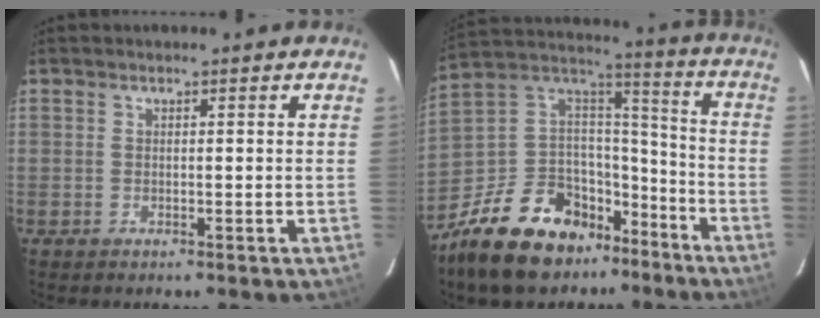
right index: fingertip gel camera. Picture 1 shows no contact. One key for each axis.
{"total": 22.7, "fx": -14.8, "fy": 13.1, "fz": 11.1, "tx": -0.244, "ty": 0.046, "tz": -0.230}